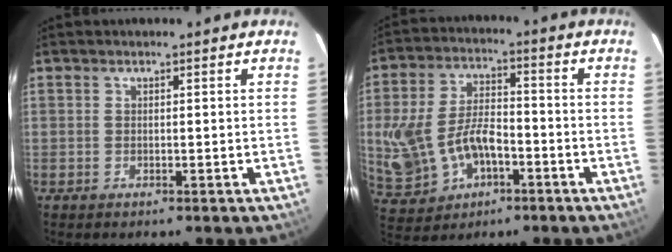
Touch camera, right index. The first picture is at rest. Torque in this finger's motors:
{"motor_torque": [0.80, 0.37, 0.33, 0.10]}